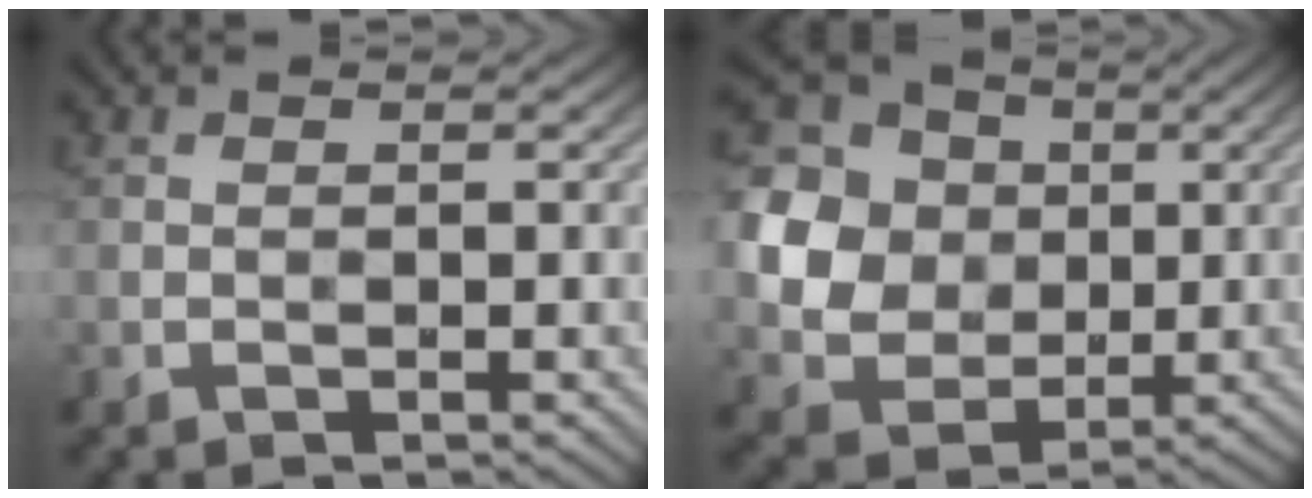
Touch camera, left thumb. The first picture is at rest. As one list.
[{"total": 16.2, "force": [3.2, 14.2, 7.2], "torque": [-0.250, 0.032, 0.055]}]